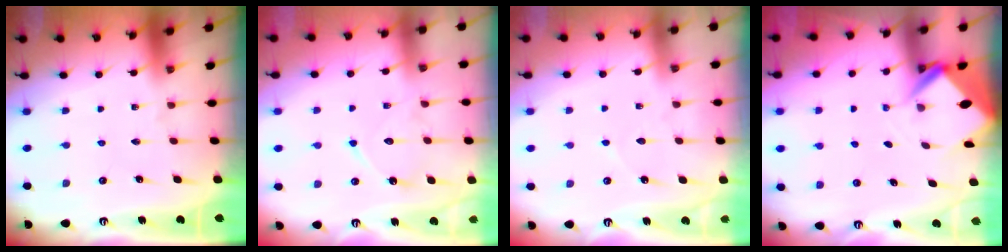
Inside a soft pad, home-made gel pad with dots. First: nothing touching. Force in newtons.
{"total": 10.2, "press": 10.2, "slide": 0.6}
{"total": 2.9, "press": 2.9, "slide": 0.3}
{"total": 3.1, "press": 3.1, "slide": 0.0}